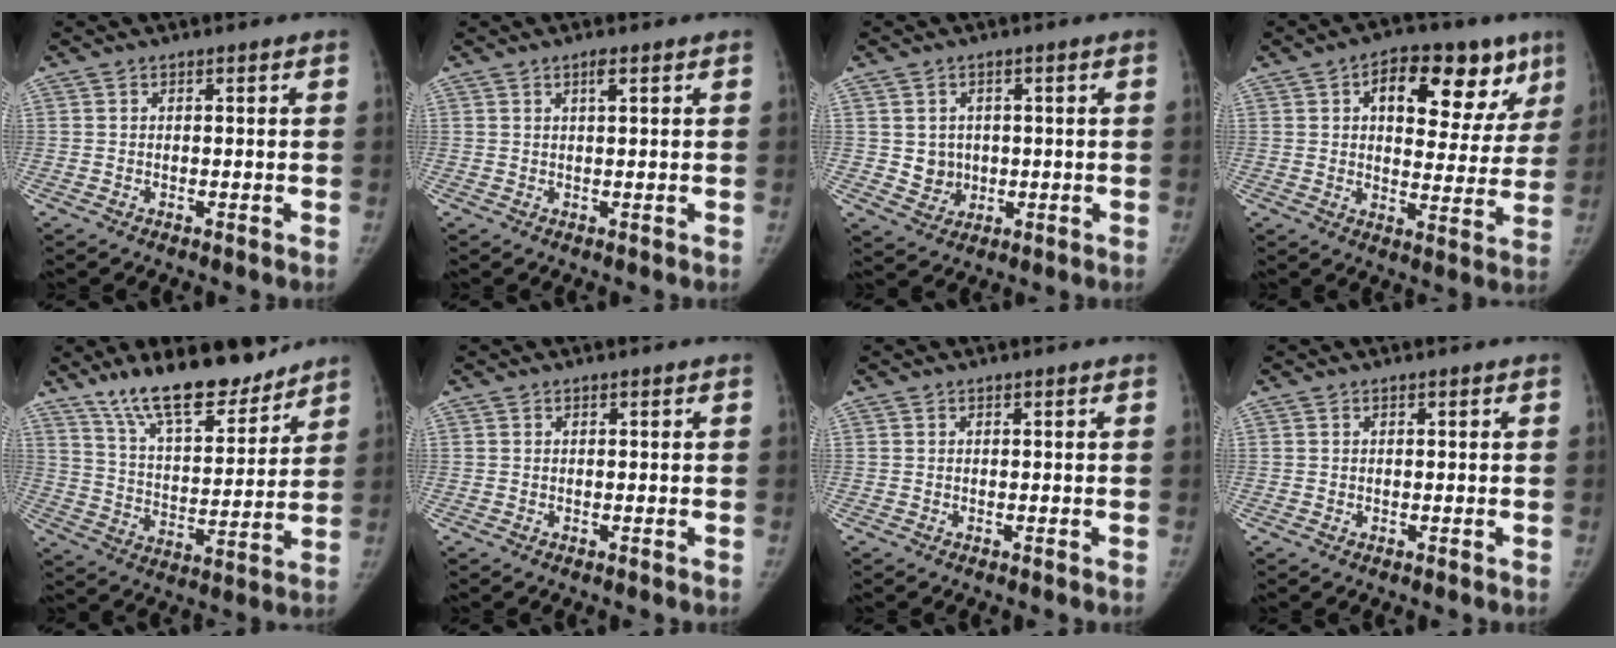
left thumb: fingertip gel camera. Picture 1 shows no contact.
{"total": 1.6, "force": [0.9, 0.3, 1.3], "torque": [-0.022, -0.001, 0.016]}
{"total": 4.6, "force": [0.3, 4.3, 1.7], "torque": [-0.007, -0.001, 0.015]}
{"total": 18.1, "force": [8.2, 9.6, 12.9], "torque": [-0.120, -0.006, 0.111]}
{"total": 17.0, "force": [13.5, 5.5, 8.9], "torque": [-0.112, -0.075, 0.234]}
{"total": 0.0}
{"total": 0.0}
{"total": 0.0}